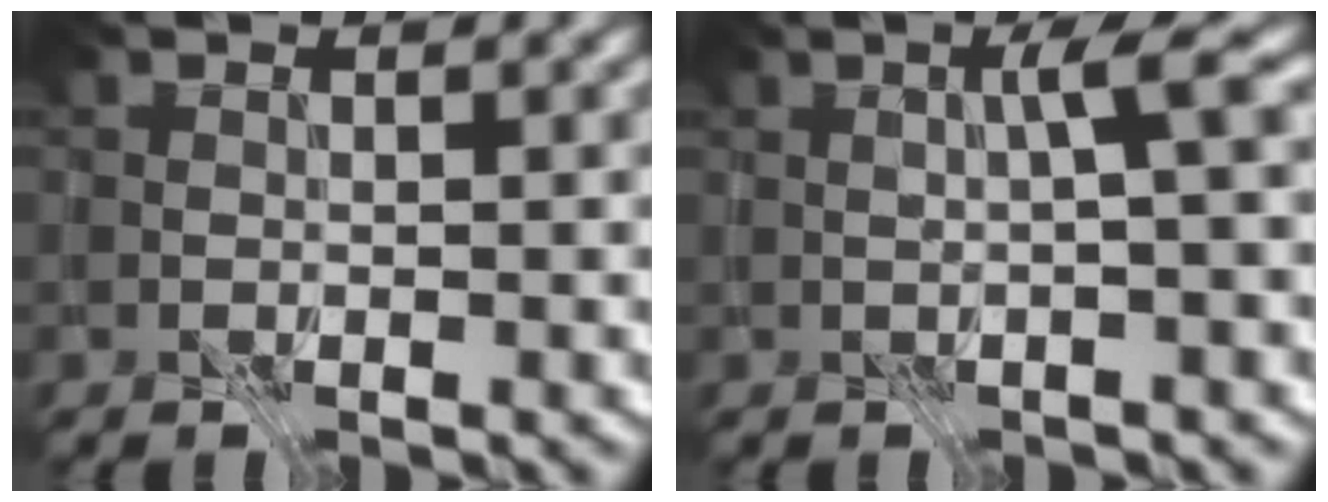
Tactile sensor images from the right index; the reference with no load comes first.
{"total": 2.3, "force": [0.3, -0.4, 2.3], "torque": [-0.037, 0.013, 0.003]}